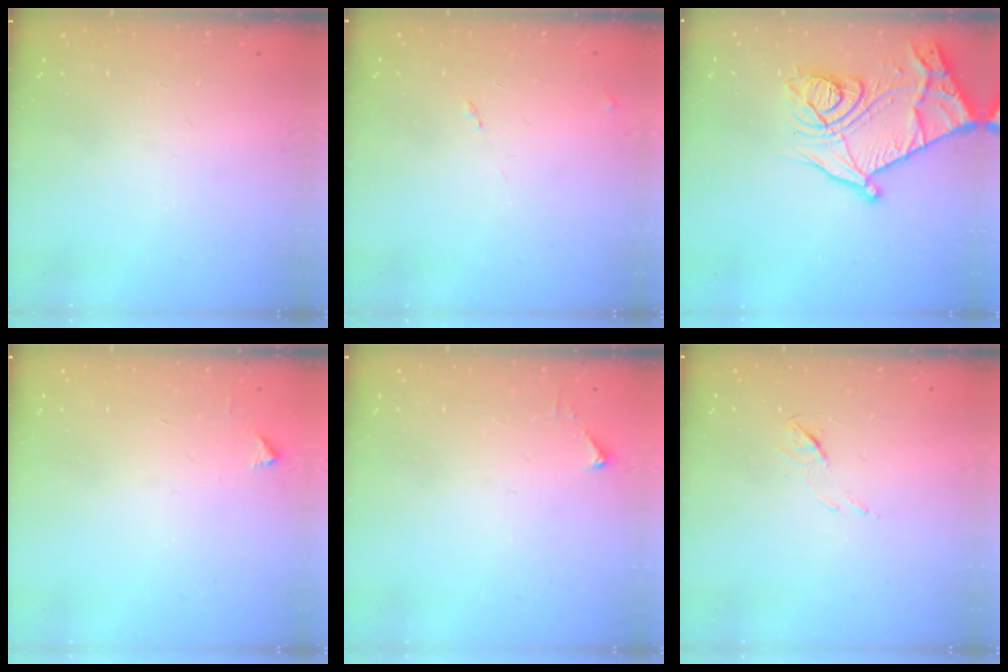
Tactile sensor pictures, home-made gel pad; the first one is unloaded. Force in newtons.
{"total": 7.6, "press": 7.5, "slide": 0.7}
{"total": 22.3, "press": 22.3, "slide": 0.4}
{"total": 2.1, "press": 2.1, "slide": 0.3}
{"total": 2.5, "press": 2.5, "slide": 0.3}
{"total": 5.1, "press": 5.0, "slide": 0.8}